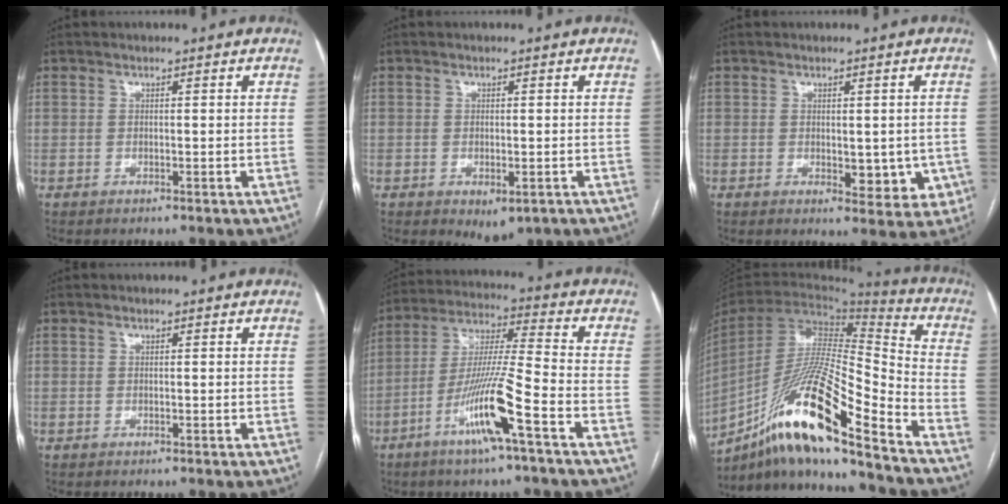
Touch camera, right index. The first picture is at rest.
{"total": 3.4, "force": [-1.6, 1.7, 2.5], "torque": [-0.032, -0.005, -0.010]}
{"total": 6.4, "force": [-1.2, 3.5, 5.2], "torque": [-0.044, -0.003, -0.006]}
{"total": 0.0}
{"total": 12.9, "force": [-6.3, -0.5, 11.3], "torque": [-0.224, -0.008, -0.119]}
{"total": 21.0, "force": [-14.0, 1.3, 15.6], "torque": [-0.307, -0.018, -0.259]}